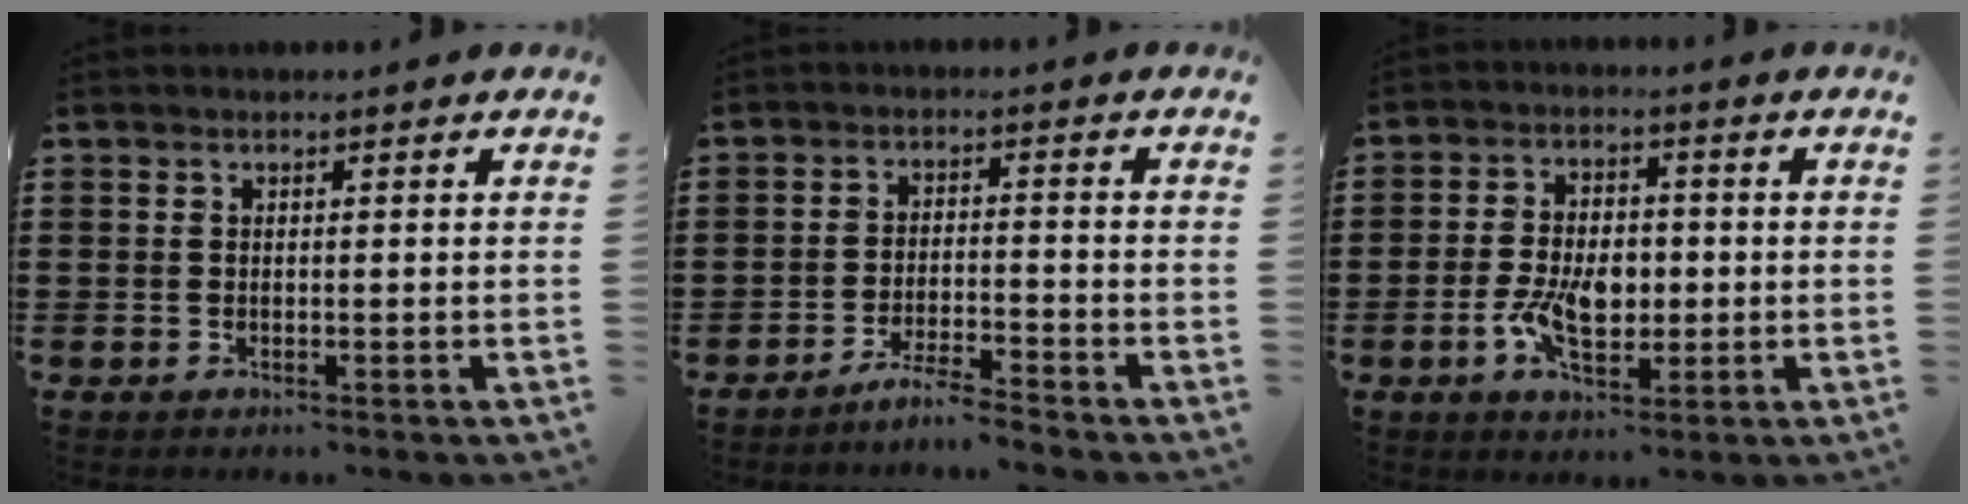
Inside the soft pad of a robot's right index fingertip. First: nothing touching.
{"total": 3.9, "force": [-3.7, -0.2, 1.3], "torque": [-0.029, -0.002, -0.074]}
{"total": 7.6, "force": [-1.4, 4.6, 5.9], "torque": [-0.115, 0.005, -0.028]}